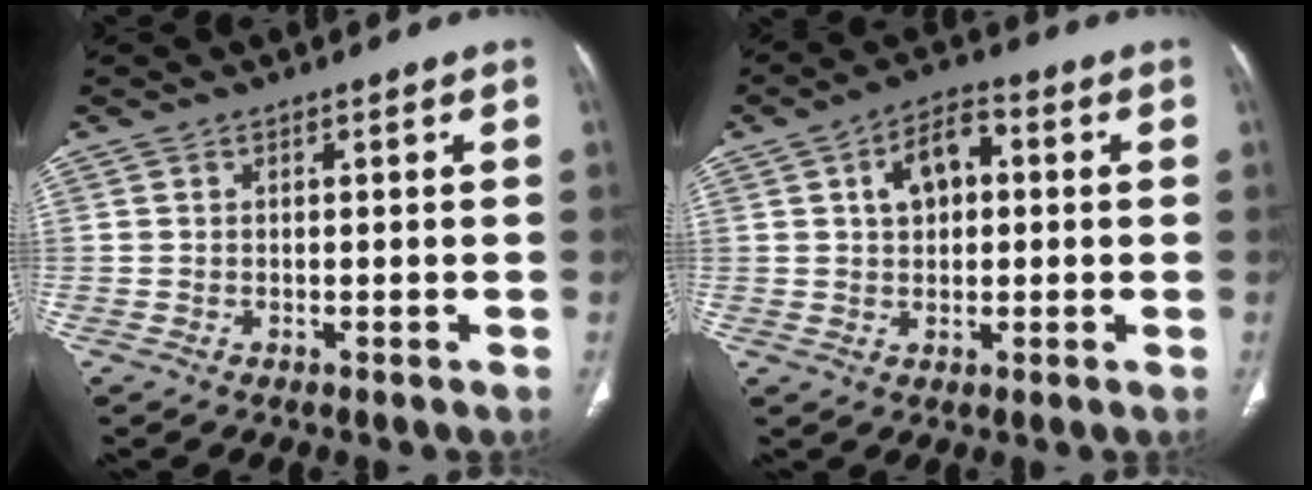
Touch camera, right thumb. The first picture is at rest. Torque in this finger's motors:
{"motor_torque": [-0.02, 0.13, 0.44, -0.25, 0.13]}